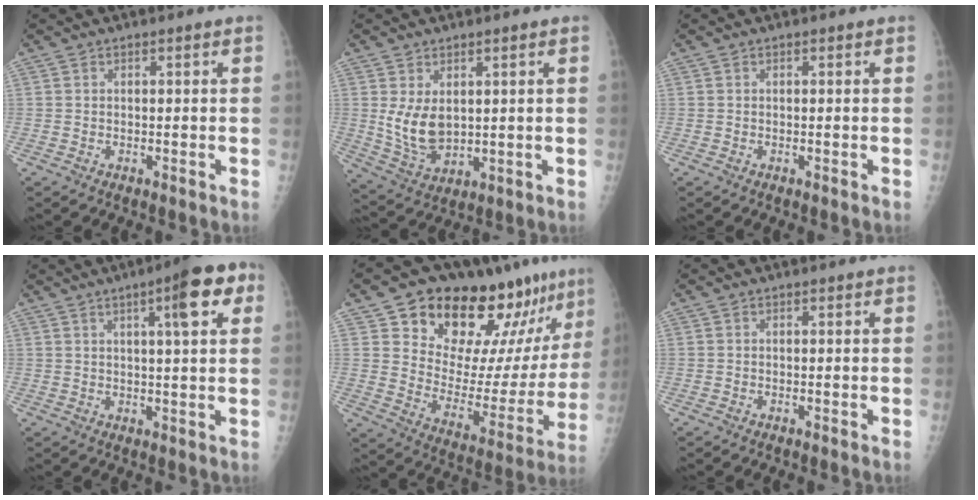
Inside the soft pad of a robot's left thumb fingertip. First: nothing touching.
{"total": 7.8, "force": [1.6, 4.8, 5.9], "torque": [-0.098, -0.021, 0.049]}
{"total": 0.0}
{"total": 10.2, "force": [4.2, 2.3, 9.0], "torque": [-0.112, 0.002, 0.053]}
{"total": 24.4, "force": [17.7, 10.0, 13.6], "torque": [-0.151, -0.087, 0.265]}
{"total": 0.0}